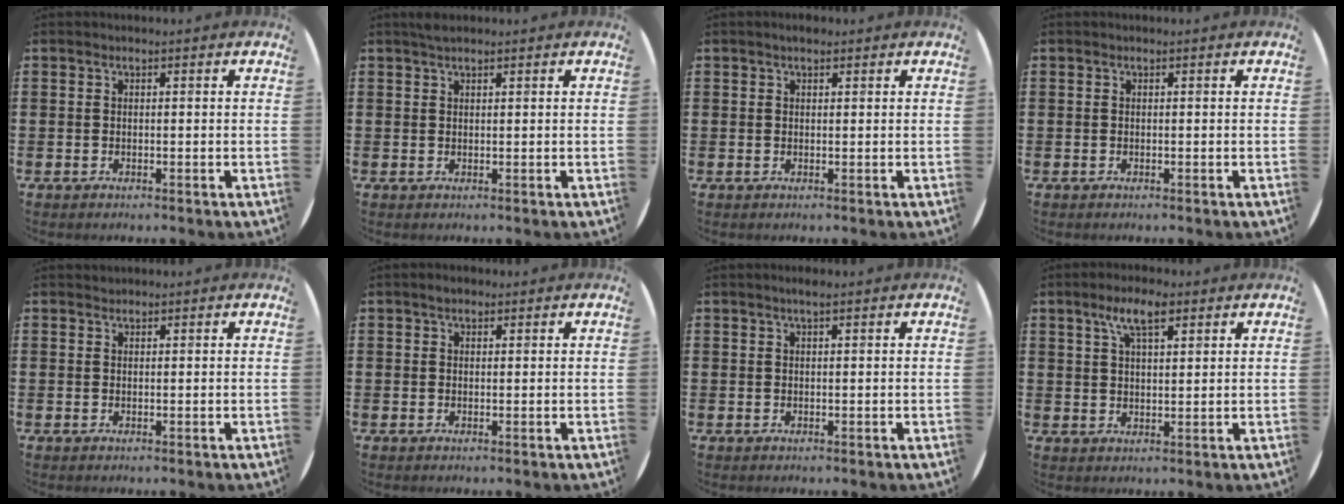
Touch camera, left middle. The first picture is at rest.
{"total": 1.3, "force": [1.1, 0.3, 0.6], "torque": [-0.012, 0.003, 0.020]}
{"total": 1.0, "force": [0.7, 0.4, 0.5], "torque": [-0.010, 0.005, 0.012]}
{"total": 0.0}
{"total": 0.5, "force": [0.5, 0.1, -0.1], "torque": [0.003, 0.004, 0.009]}
{"total": 1.3, "force": [1.0, 0.5, 0.5], "torque": [-0.003, 0.002, 0.017]}
{"total": 1.2, "force": [0.8, 0.1, 0.8], "torque": [-0.017, 0.003, 0.014]}
{"total": 5.6, "force": [3.6, 2.0, 3.9], "torque": [-0.077, 0.006, 0.061]}